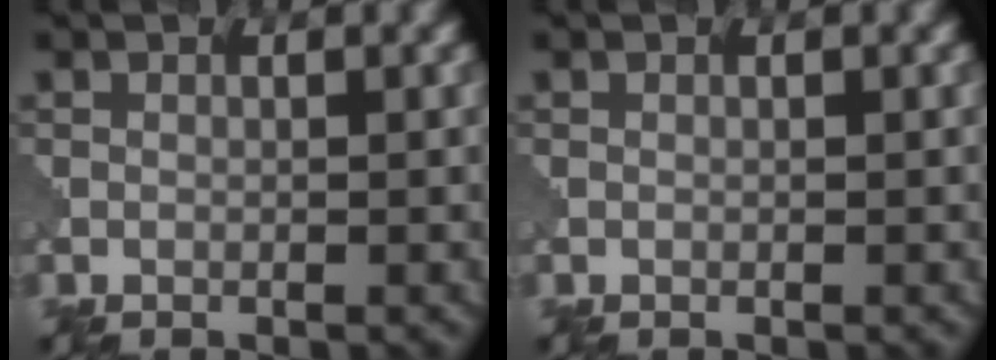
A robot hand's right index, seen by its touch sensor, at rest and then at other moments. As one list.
[{"total": 0.0}]